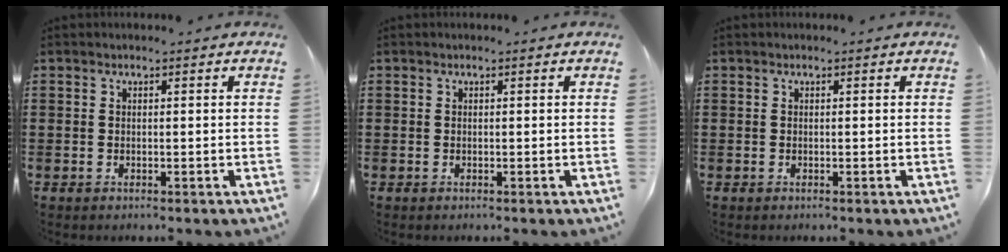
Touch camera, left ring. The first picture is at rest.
{"total": 0.0}
{"total": 0.0}